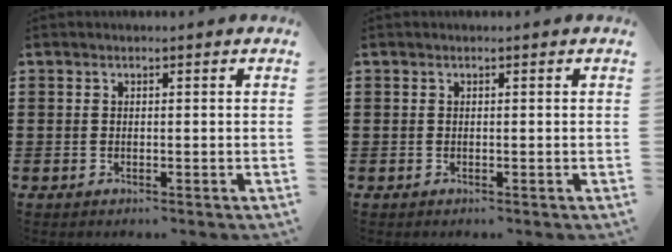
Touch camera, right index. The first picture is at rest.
{"total": 0.0}